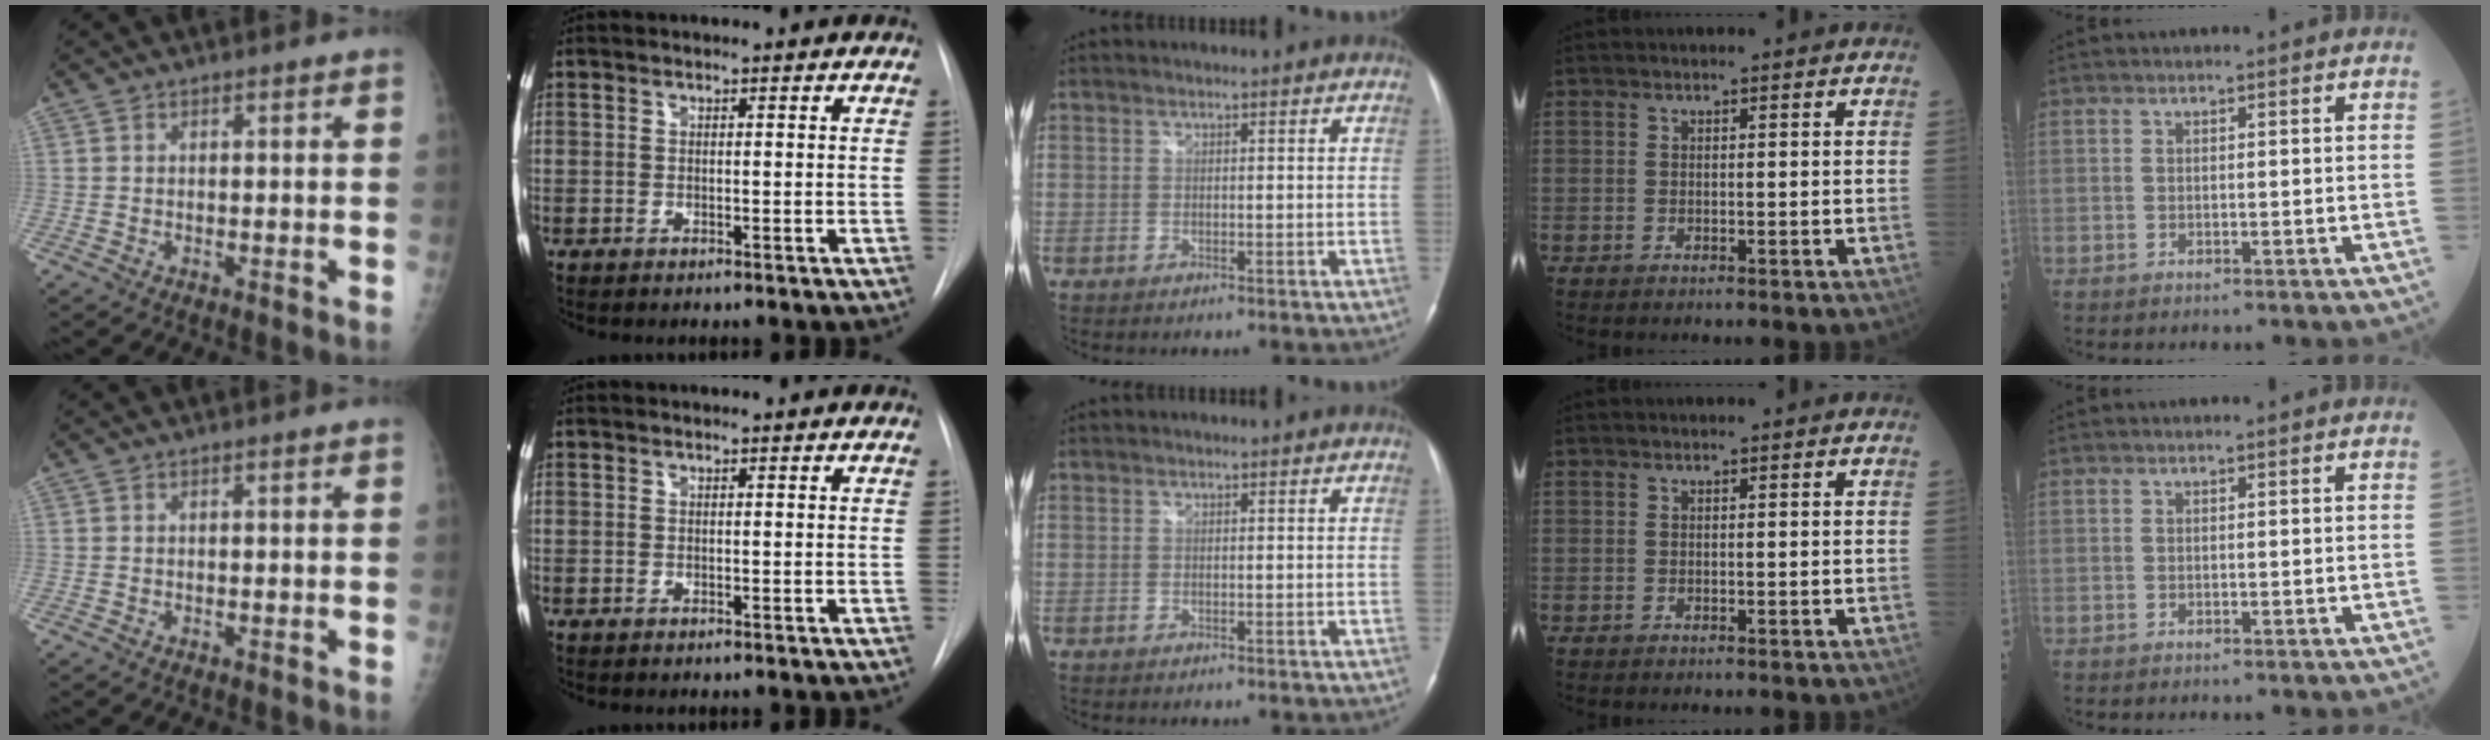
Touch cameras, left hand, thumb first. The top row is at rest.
{}